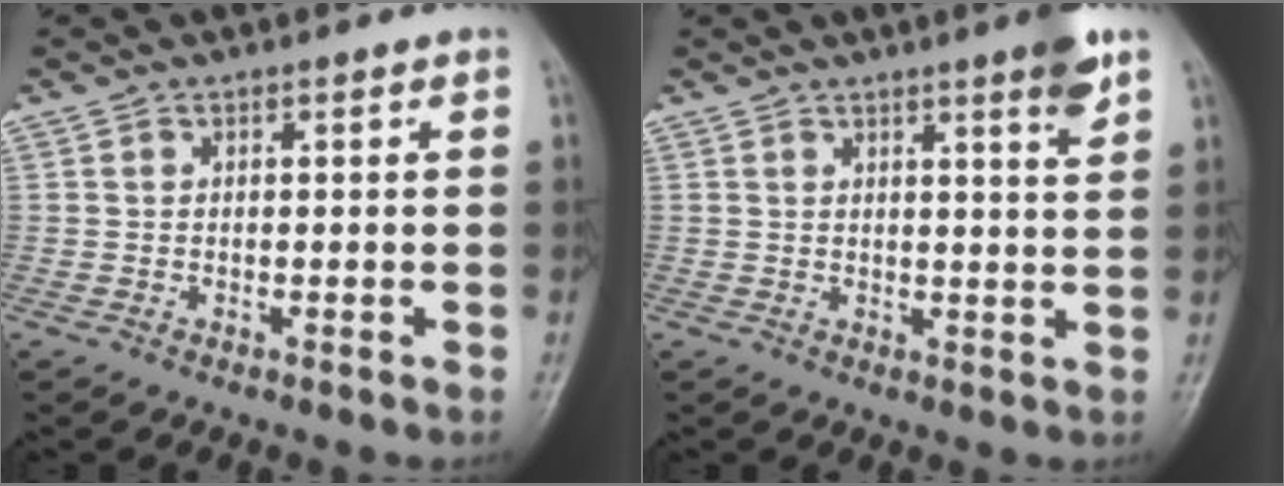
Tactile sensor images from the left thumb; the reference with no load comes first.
{"total": 5.0, "force": [3.2, 0.2, 3.8], "torque": [-0.046, -0.021, 0.042]}